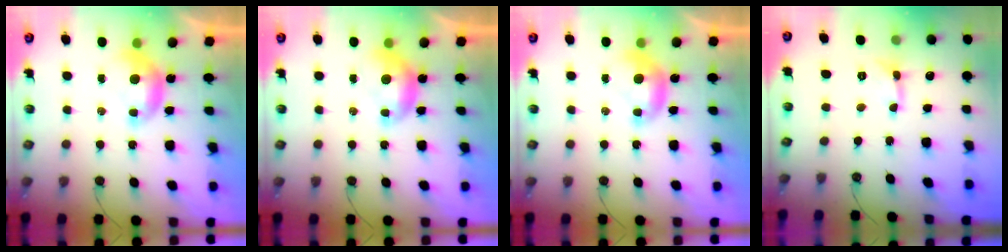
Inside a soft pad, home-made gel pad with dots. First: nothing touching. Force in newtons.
{"total": 0.0}
{"total": 0.0}
{"total": 0.7, "press": 0.6, "slide": 0.2}